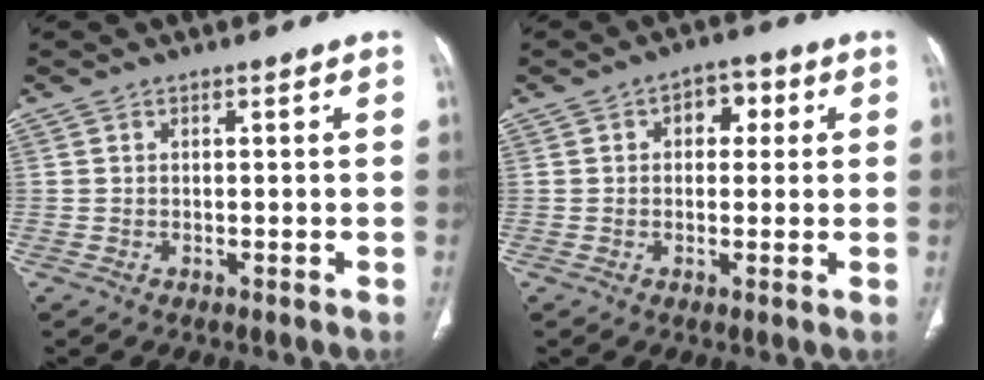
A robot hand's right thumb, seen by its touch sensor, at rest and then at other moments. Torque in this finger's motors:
{"motor_torque": [-0.44, 0.52, -0.05, 0.49, 0.10]}